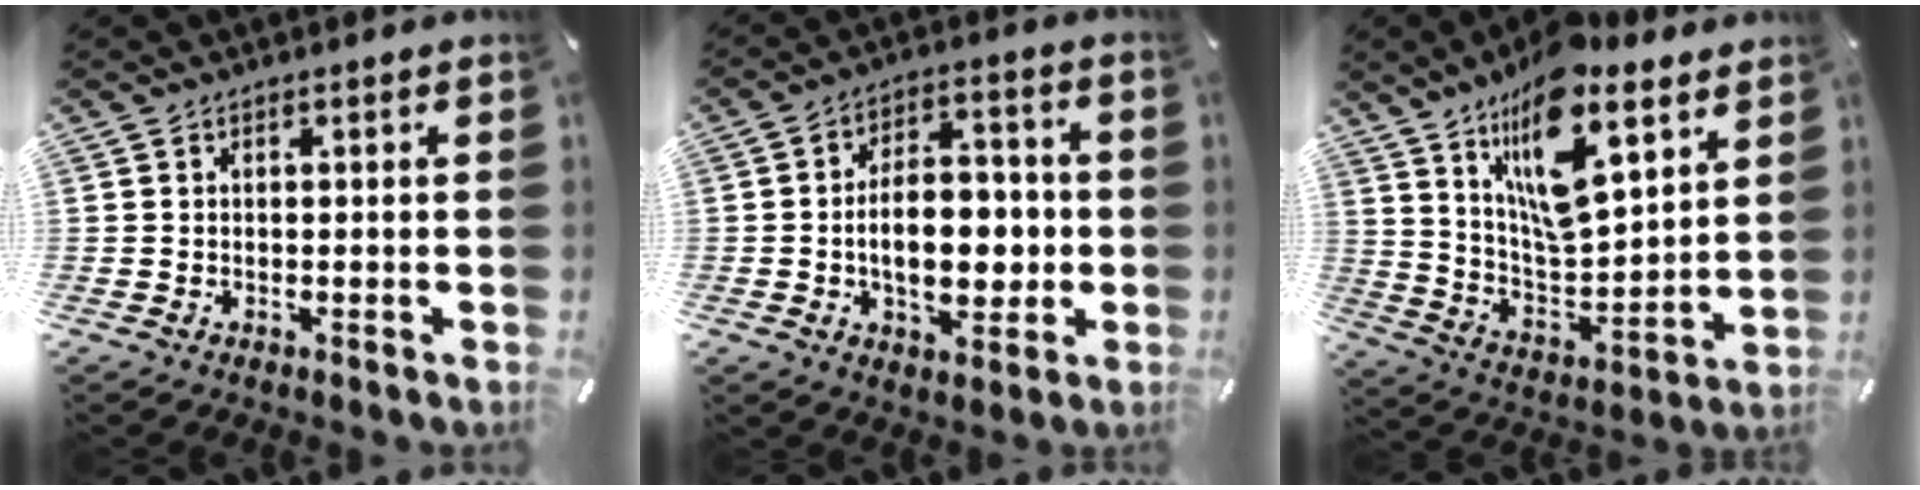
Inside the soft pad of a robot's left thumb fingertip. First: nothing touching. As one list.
[{"total": 12.8, "force": [-1.9, 7.9, 9.9], "torque": [-0.140, 0.006, -0.033]}, {"total": 18.1, "force": [12.4, 7.0, 11.2], "torque": [-0.218, -0.066, 0.211]}]